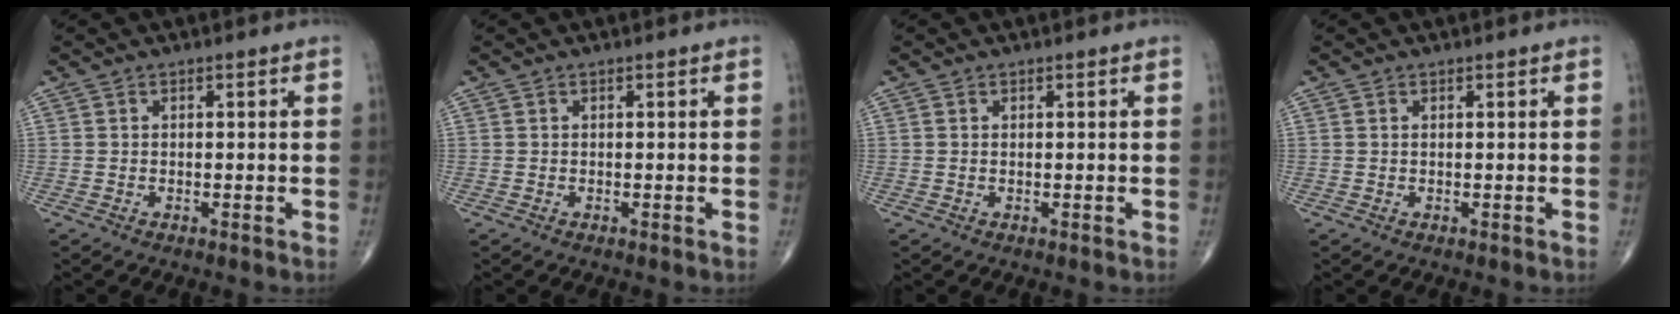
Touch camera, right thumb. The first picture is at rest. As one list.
[{"total": 0.0}, {"total": 0.0}, {"total": 0.0}]